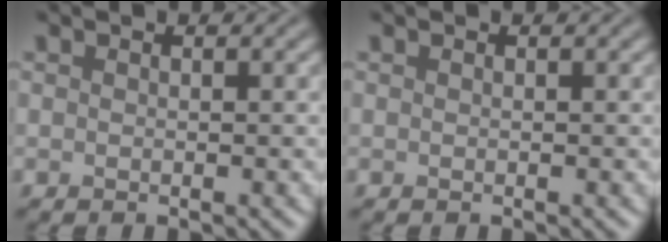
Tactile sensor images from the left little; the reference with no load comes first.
{"total": 0.0}